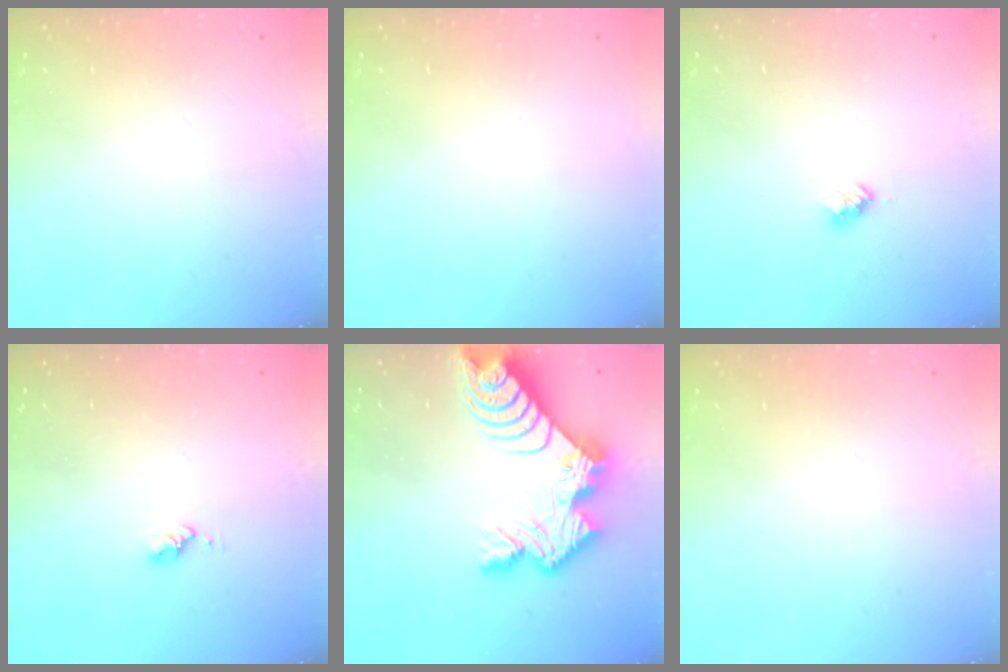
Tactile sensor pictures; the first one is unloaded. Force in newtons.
{"total": 0.0}
{"total": 2.8, "press": 2.8, "slide": 0.4}
{"total": 2.8, "press": 2.8, "slide": 0.3}
{"total": 13.7, "press": 13.7, "slide": 1.1}
{"total": 0.0}